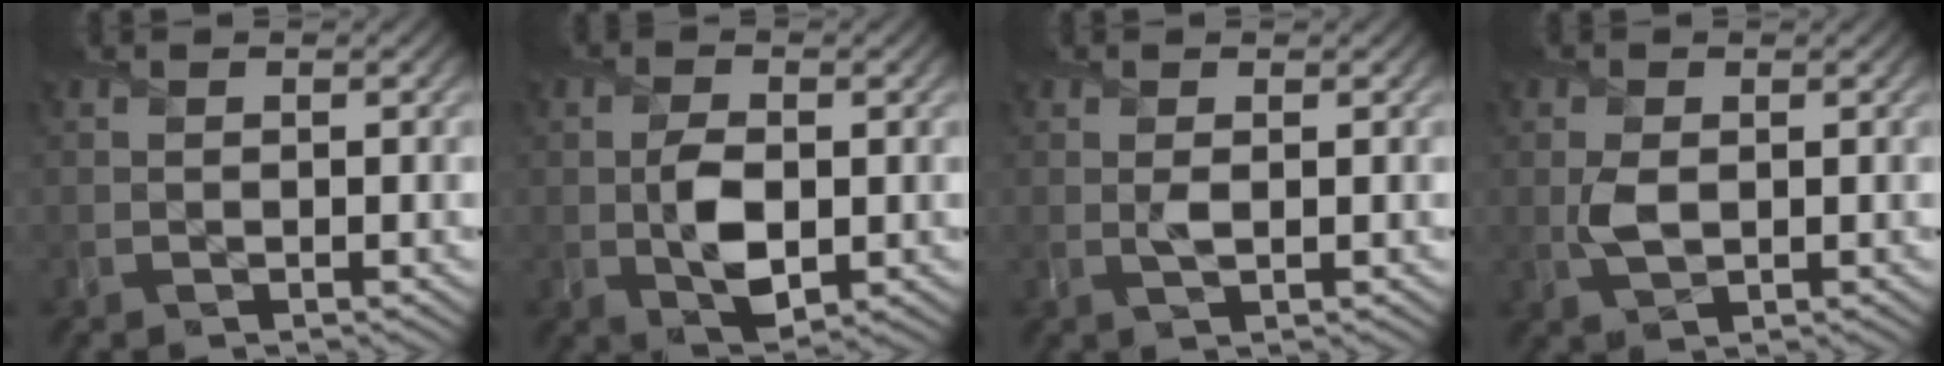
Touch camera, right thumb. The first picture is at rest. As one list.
[{"total": 5.0, "force": [-0.3, 3.0, 4.0], "torque": [-0.082, -0.009, -0.003]}, {"total": 0.9, "force": [0.4, 0.3, 0.8], "torque": [-0.015, -0.002, 0.008]}, {"total": 2.4, "force": [0.2, 1.6, 1.8], "torque": [-0.044, -0.003, 0.006]}]